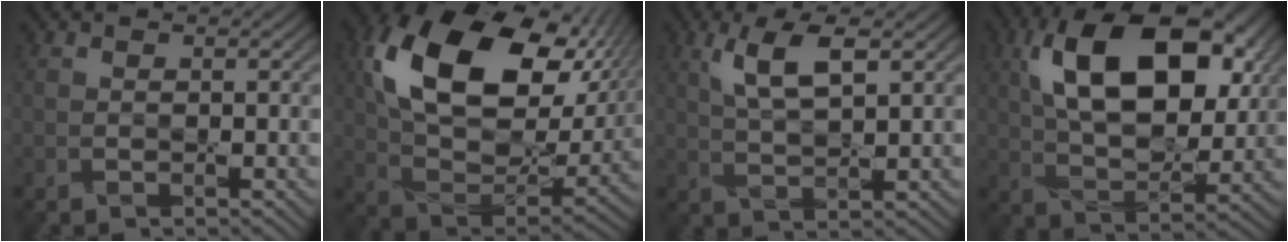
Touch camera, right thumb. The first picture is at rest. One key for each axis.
{"total": 18.8, "fx": 6.7, "fy": 11.5, "fz": 13.3, "tx": -0.262, "ty": -0.004, "tz": 0.133}
{"total": 6.2, "fx": 2.6, "fy": 2.1, "fz": 5.2, "tx": -0.111, "ty": 0.000, "tz": 0.050}
{"total": 16.8, "fx": 5.4, "fy": 9.4, "fz": 12.9, "tx": -0.239, "ty": 0.022, "tz": 0.083}